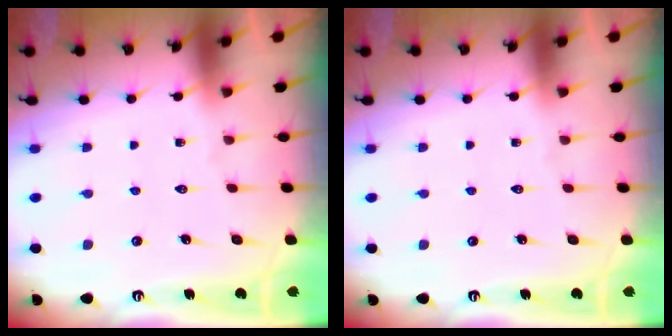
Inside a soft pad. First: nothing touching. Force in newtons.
{"total": 0.0}